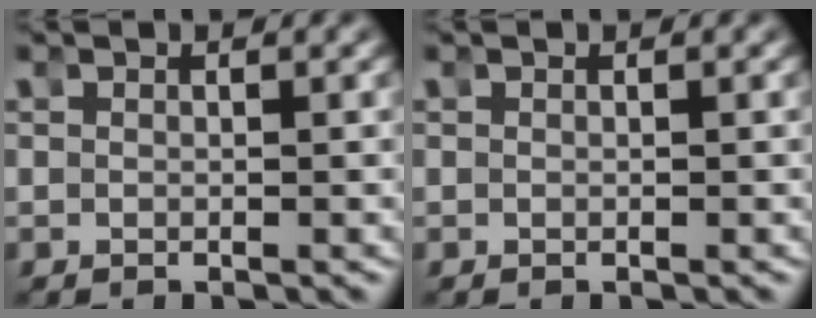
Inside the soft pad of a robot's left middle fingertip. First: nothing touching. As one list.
[{"total": 0.0}]